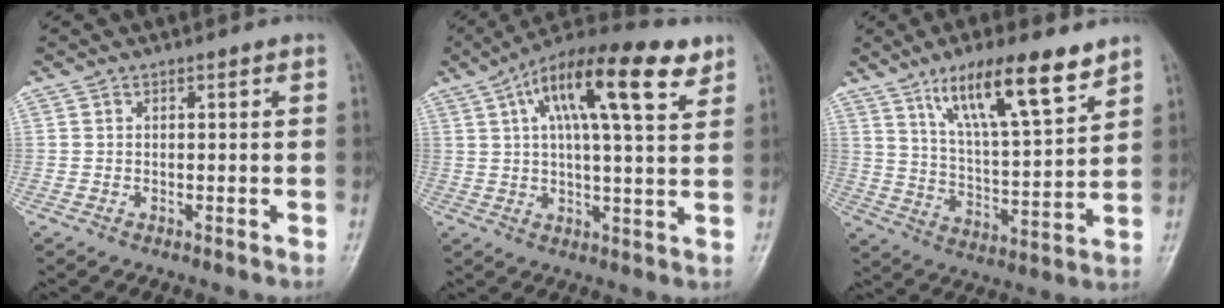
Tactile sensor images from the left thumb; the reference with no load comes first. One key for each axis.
{"total": 17.7, "fx": 8.2, "fy": 5.3, "fz": 14.7, "tx": -0.225, "ty": 0.003, "tz": 0.125}
{"total": 15.6, "fx": 9.9, "fy": 3.7, "fz": 11.5, "tx": -0.178, "ty": -0.045, "tz": 0.177}